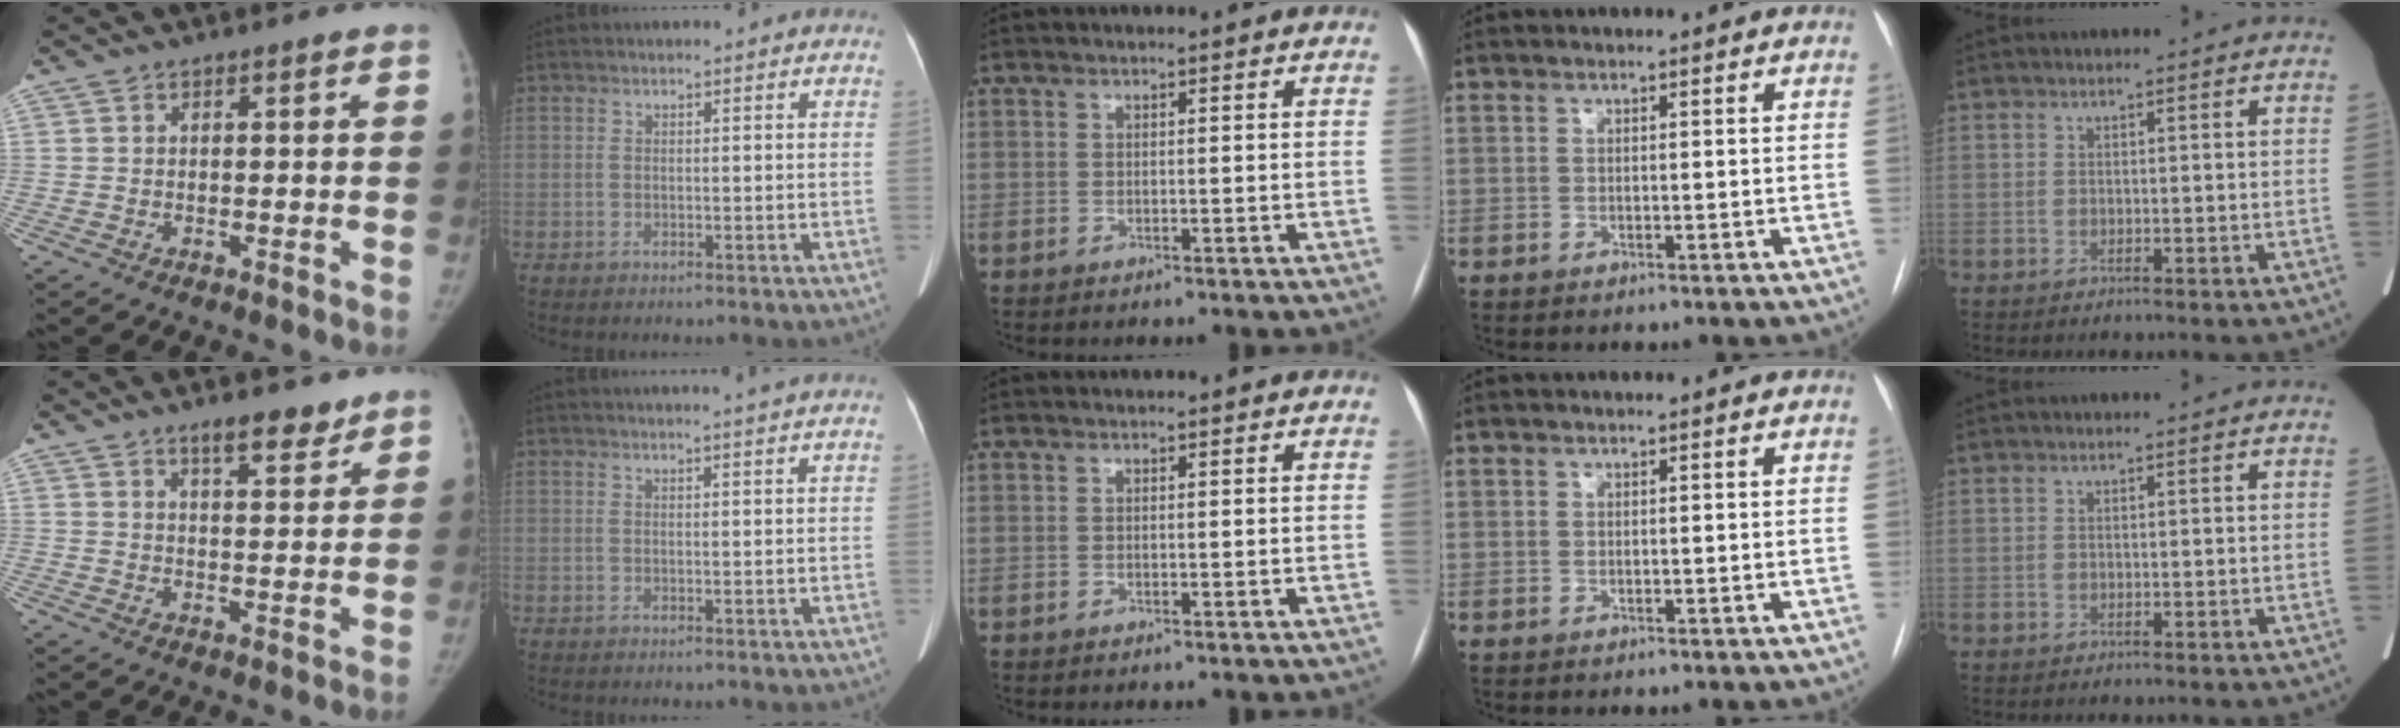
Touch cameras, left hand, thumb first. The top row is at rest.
{"thumb": {"total": 5.7, "force": [4.3, 2.0, 3.0], "torque": [-0.024, -0.029, 0.066]}, "index": {"total": 2.1, "force": [1.8, -0.7, 0.8], "torque": [-0.018, -0.004, 0.025]}}